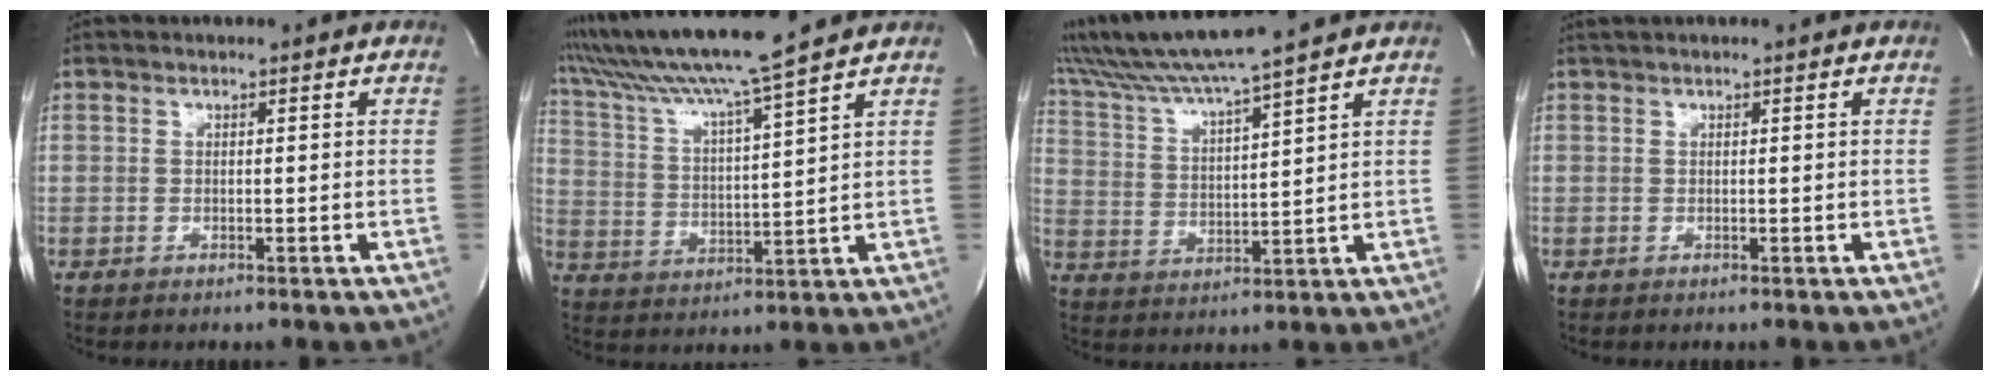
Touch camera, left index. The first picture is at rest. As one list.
[{"total": 14.5, "force": [12.4, -1.9, 7.2], "torque": [-0.143, 0.002, 0.213]}, {"total": 13.0, "force": [11.3, -1.3, 6.2], "torque": [-0.130, 0.012, 0.200]}, {"total": 1.3, "force": [1.1, -0.1, 0.8], "torque": [-0.015, 0.021, 0.022]}]